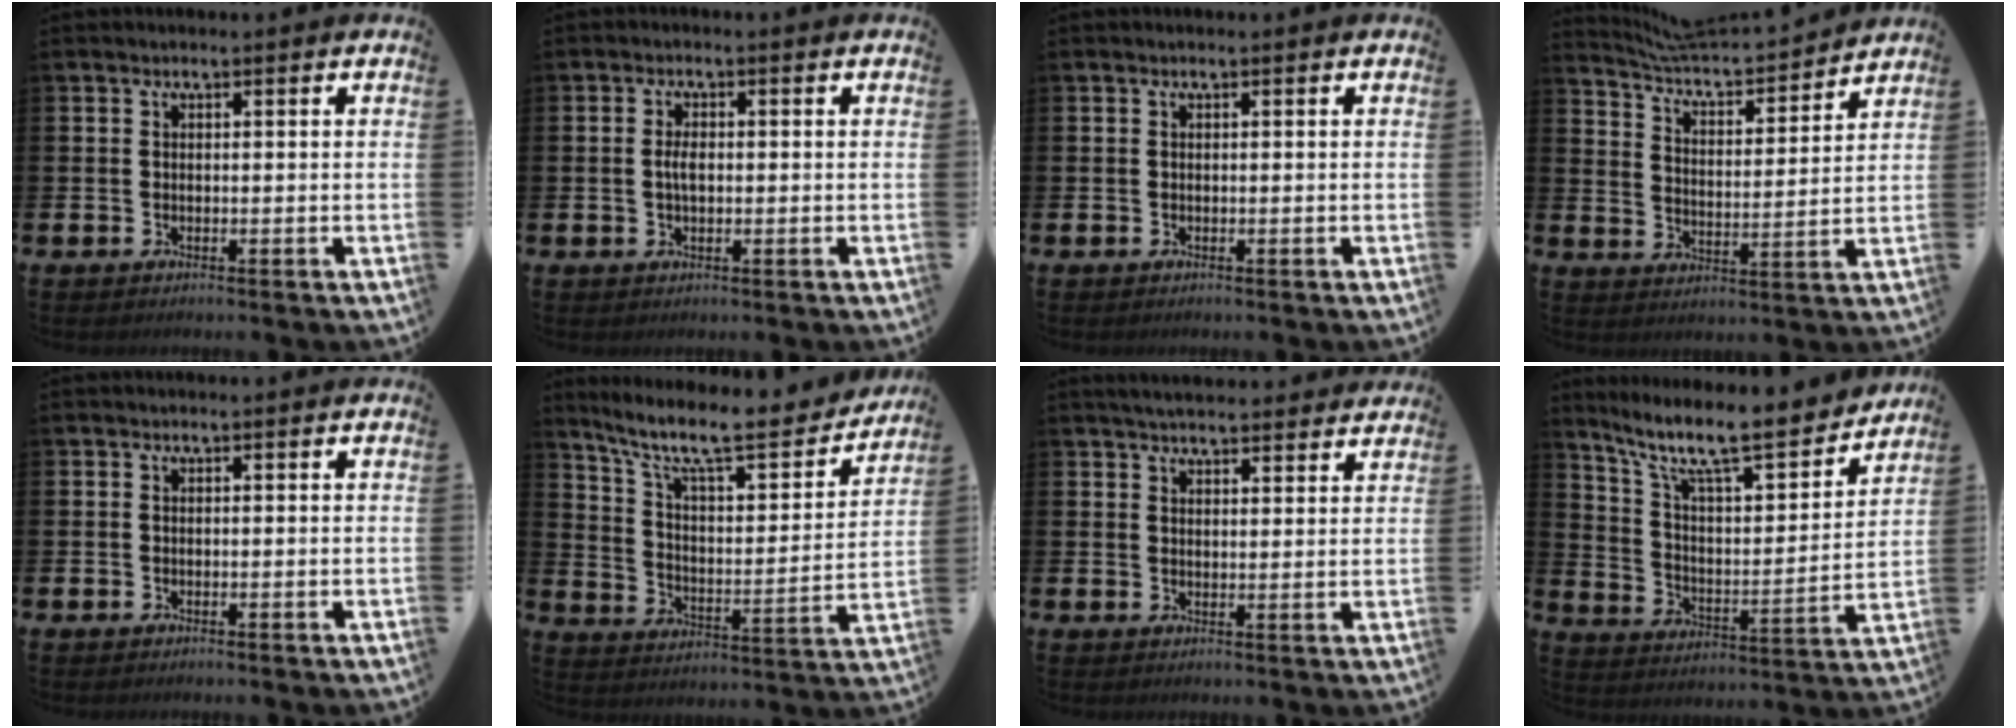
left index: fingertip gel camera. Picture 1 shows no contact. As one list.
[{"total": 2.3, "force": [0.1, 1.1, 2.1], "torque": [-0.040, 0.004, -0.001]}, {"total": 0.0}, {"total": 6.3, "force": [6.1, 1.2, 1.2], "torque": [-0.055, -0.055, 0.101]}, {"total": 0.0}, {"total": 10.8, "force": [8.9, 2.3, 5.5], "torque": [-0.130, -0.060, 0.147]}, {"total": 4.0, "force": [3.9, 0.5, 0.6], "torque": [-0.019, -0.017, 0.071]}, {"total": 11.7, "force": [9.9, 2.3, 5.9], "torque": [-0.141, -0.066, 0.165]}]